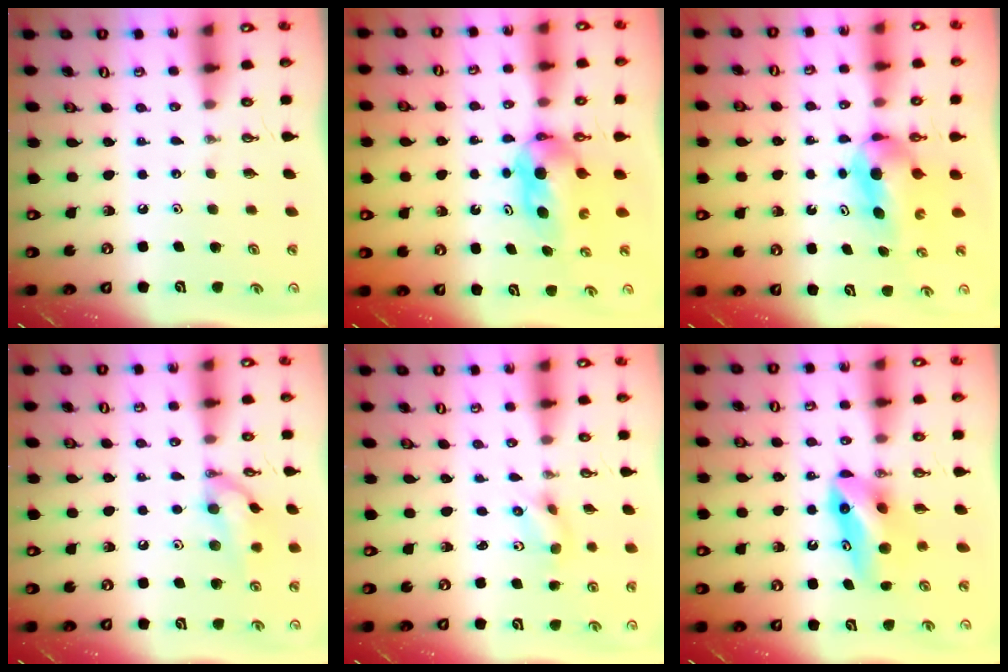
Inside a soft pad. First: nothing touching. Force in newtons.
{"total": 8.6, "press": 4.4, "slide": 7.4}
{"total": 6.6, "press": 6.2, "slide": 2.2}
{"total": 12.6, "press": 10.6, "slide": 6.8}
{"total": 1.9, "press": 1.7, "slide": 0.7}
{"total": 9.0, "press": 8.2, "slide": 3.9}